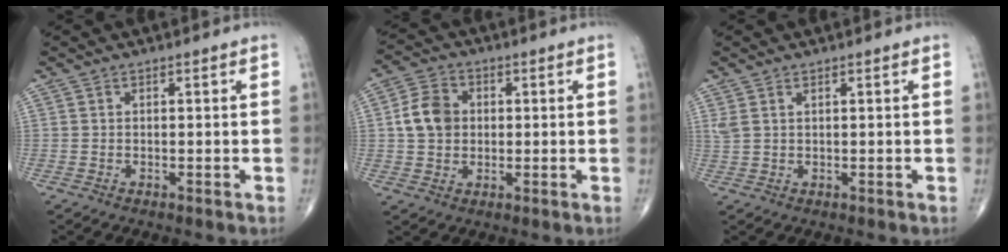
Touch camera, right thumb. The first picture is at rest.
{"total": 7.4, "force": [0.7, 5.9, 4.4], "torque": [-0.069, 0.009, 0.007]}
{"total": 1.8, "force": [1.0, 0.8, 1.2], "torque": [-0.033, 0.008, 0.032]}